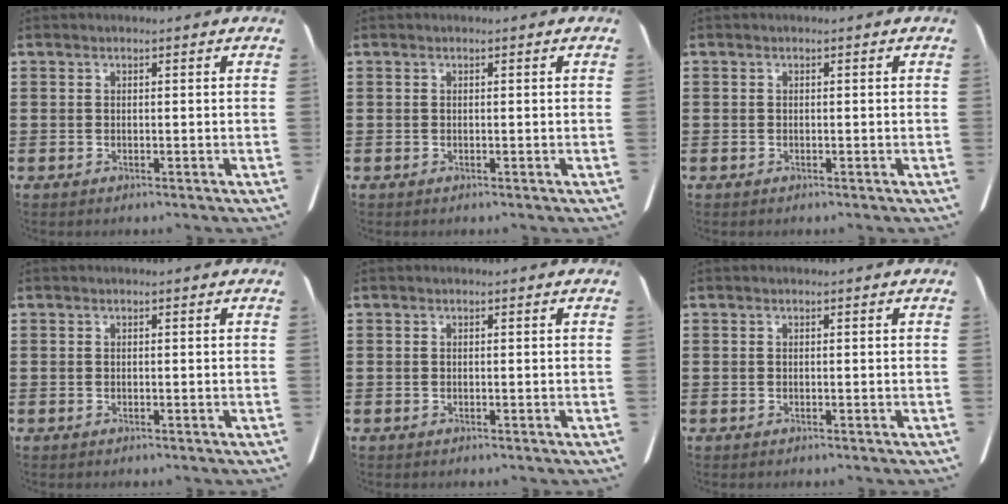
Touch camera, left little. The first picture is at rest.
{"total": 0.0}
{"total": 0.0}
{"total": 0.0}
{"total": 0.0}
{"total": 0.0}